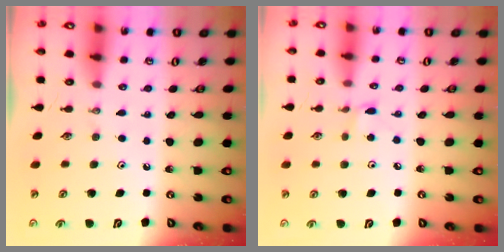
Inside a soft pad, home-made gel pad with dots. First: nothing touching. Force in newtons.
{"total": 3.0, "press": 2.9, "slide": 0.4}